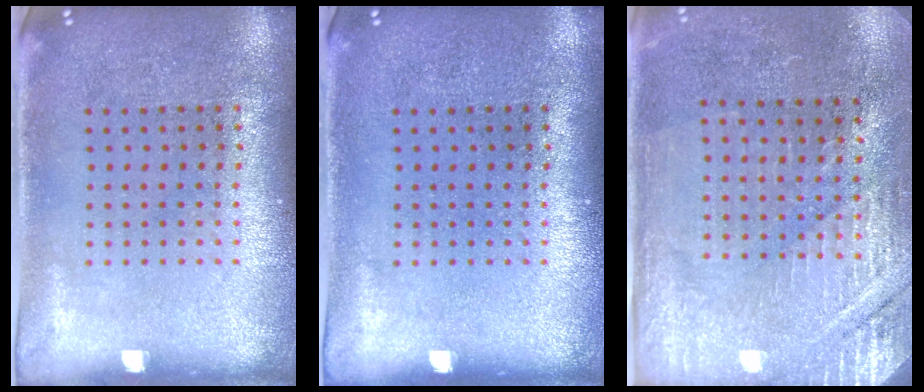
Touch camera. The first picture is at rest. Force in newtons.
{"total": 0.0}
{"total": 2.9, "press": 2.9, "slide": 0.4}